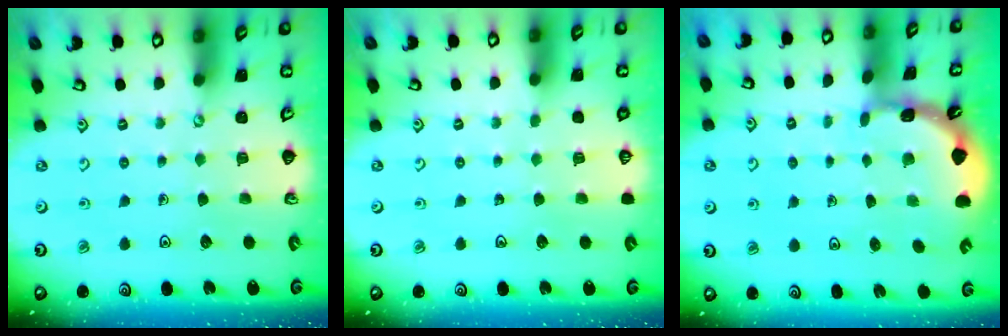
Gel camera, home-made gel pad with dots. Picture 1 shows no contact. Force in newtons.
{"total": 0.0}
{"total": 1.8, "press": 1.8, "slide": 0.2}